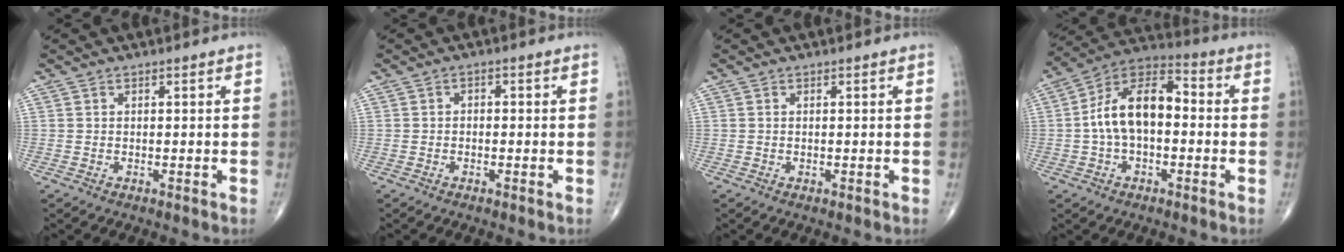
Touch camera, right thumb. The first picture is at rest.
{"total": 2.3, "force": [-0.6, 1.7, 1.5], "torque": [-0.008, 0.016, -0.021]}
{"total": 0.0}
{"total": 13.8, "force": [-0.3, 7.9, 11.4], "torque": [-0.191, 0.044, -0.019]}